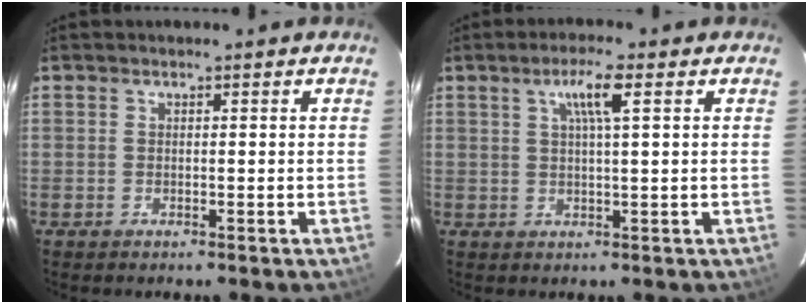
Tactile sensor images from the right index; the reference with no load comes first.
{"total": 4.7, "force": [1.9, 0.2, 4.3], "torque": [-0.080, 0.006, 0.033]}